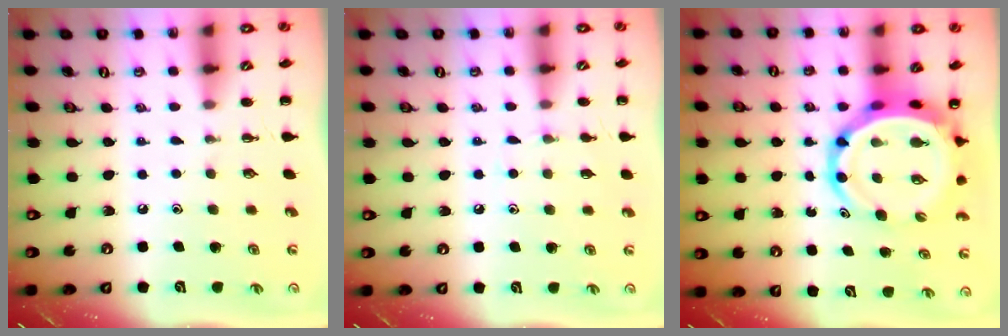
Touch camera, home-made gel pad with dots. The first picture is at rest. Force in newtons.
{"total": 5.5, "press": 5.3, "slide": 1.6}
{"total": 10.7, "press": 10.2, "slide": 3.1}